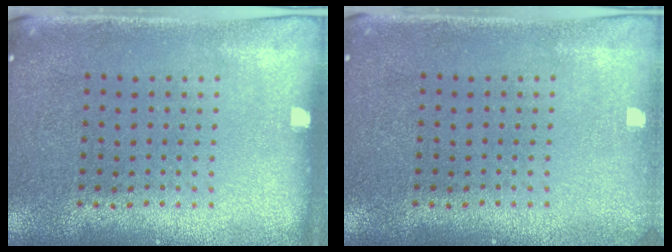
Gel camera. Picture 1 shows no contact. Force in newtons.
{"total": 0.7, "press": 0.7, "slide": 0.0}